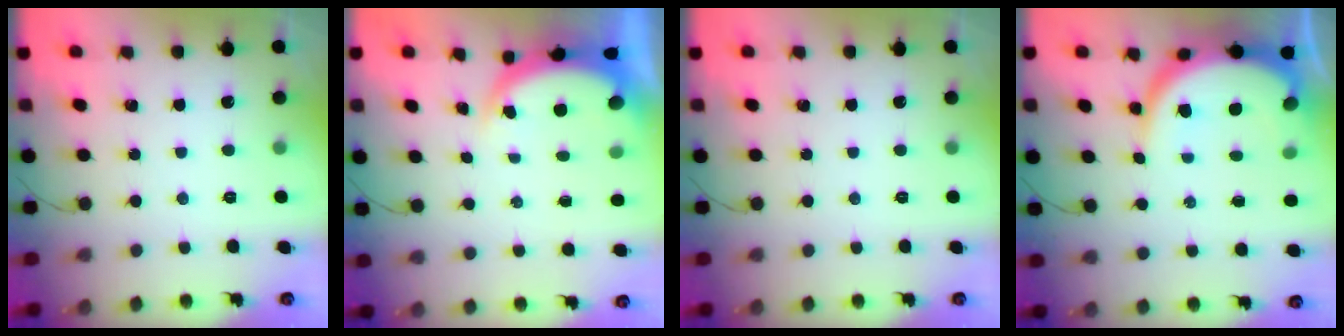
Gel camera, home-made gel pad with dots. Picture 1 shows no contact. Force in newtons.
{"total": 4.5, "press": 4.5, "slide": 0.7}
{"total": 0.0}
{"total": 10.5, "press": 10.5, "slide": 1.2}